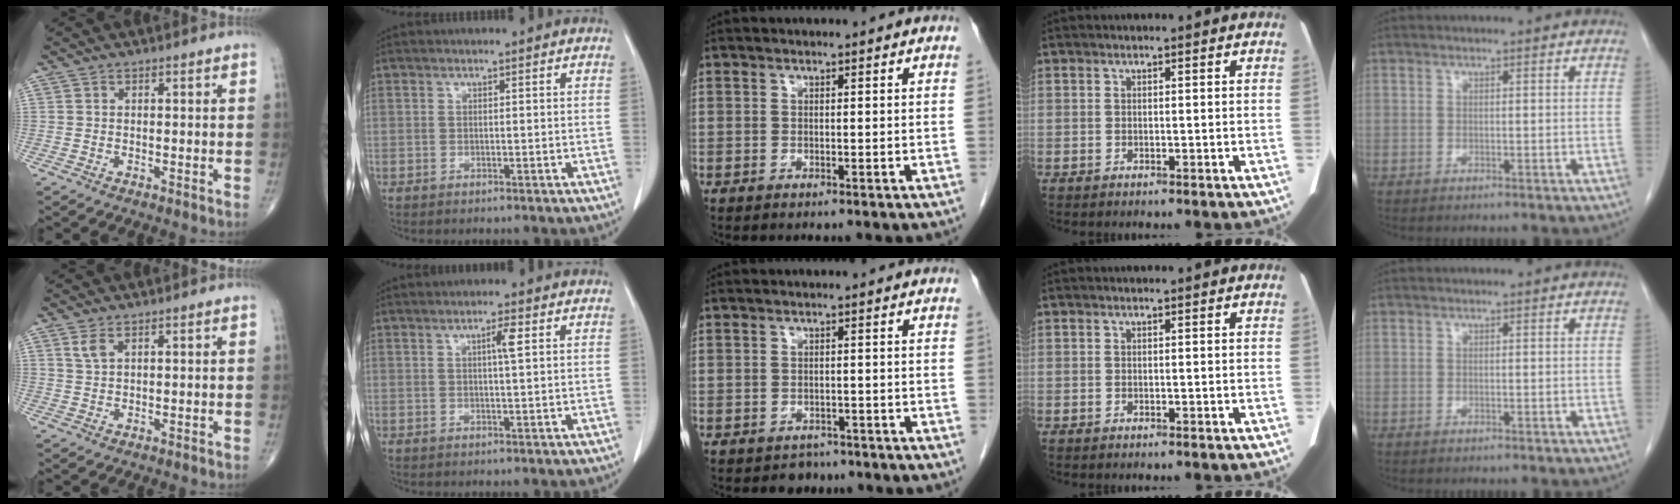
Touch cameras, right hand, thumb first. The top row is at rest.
{"thumb": {"total": 2.1, "force": [1.2, 0.8, 1.4], "torque": [-0.032, 0.002, 0.031]}, "index": {"total": 2.4, "force": [0.7, 0.0, 2.2], "torque": [-0.041, 0.001, 0.012]}, "middle": {"total": 2.2, "force": [-1.6, 1.4, 0.1], "torque": [-0.010, 0.004, -0.023]}}